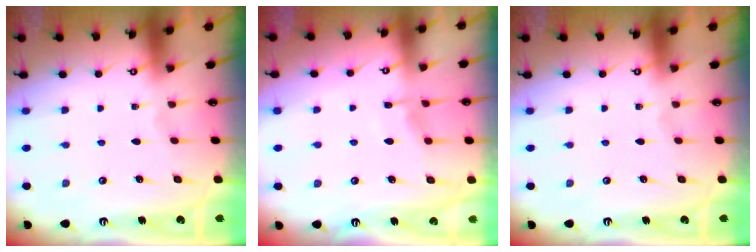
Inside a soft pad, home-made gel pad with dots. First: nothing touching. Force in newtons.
{"total": 5.3, "press": 5.3, "slide": 0.6}
{"total": 0.0}